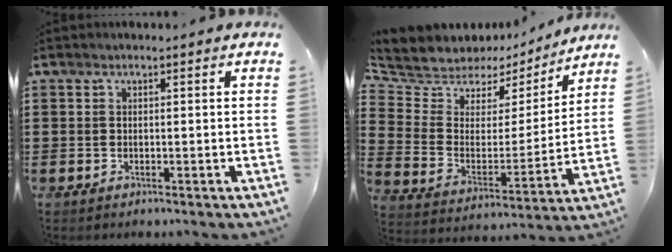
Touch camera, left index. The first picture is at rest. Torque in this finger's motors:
{"motor_torque": [0.43, -0.48, 0.19, 0.04]}